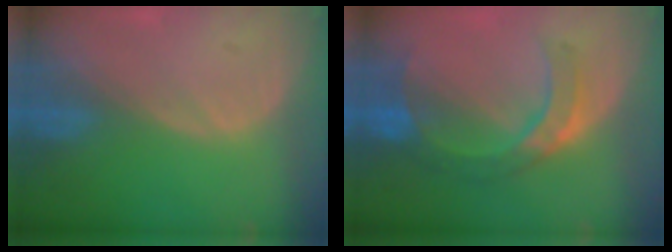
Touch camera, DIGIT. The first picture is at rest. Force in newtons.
{"total": 7.1, "press": 7.0, "slide": 0.8}